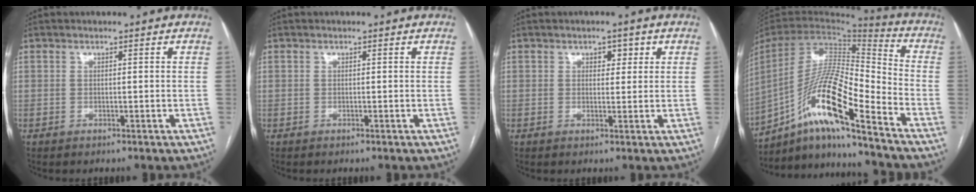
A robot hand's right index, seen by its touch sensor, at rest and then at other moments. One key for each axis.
{"total": 0.0}
{"total": 2.2, "fx": 1.0, "fy": 1.4, "fz": 1.3, "tx": -0.013, "ty": 0.005, "tz": 0.013}
{"total": 18.4, "fx": -12.0, "fy": 1.3, "fz": 13.9, "tx": -0.287, "ty": -0.001, "tz": -0.219}